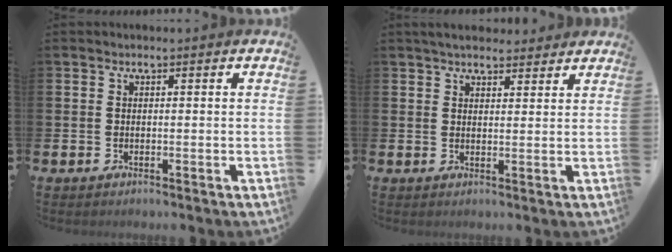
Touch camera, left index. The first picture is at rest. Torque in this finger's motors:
{"motor_torque": [0.97, -1.17, 0.27, 0.16]}